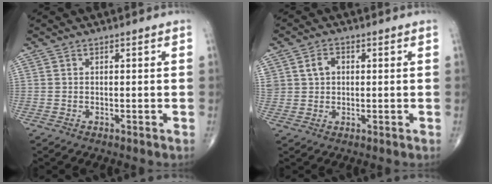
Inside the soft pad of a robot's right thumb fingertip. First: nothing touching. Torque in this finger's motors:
{"motor_torque": [0.02, 0.01, 0.29, 0.25, 0.00]}